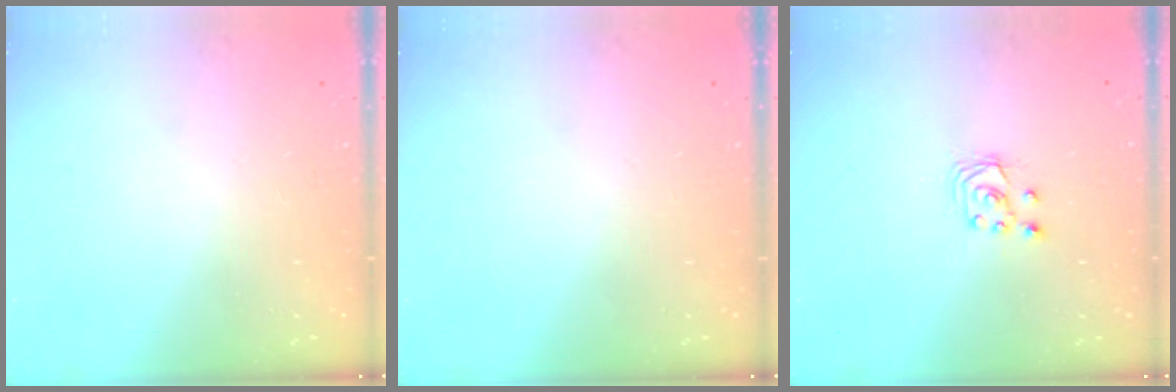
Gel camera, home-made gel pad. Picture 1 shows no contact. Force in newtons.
{"total": 0.0}
{"total": 3.0, "press": 3.0, "slide": 0.3}